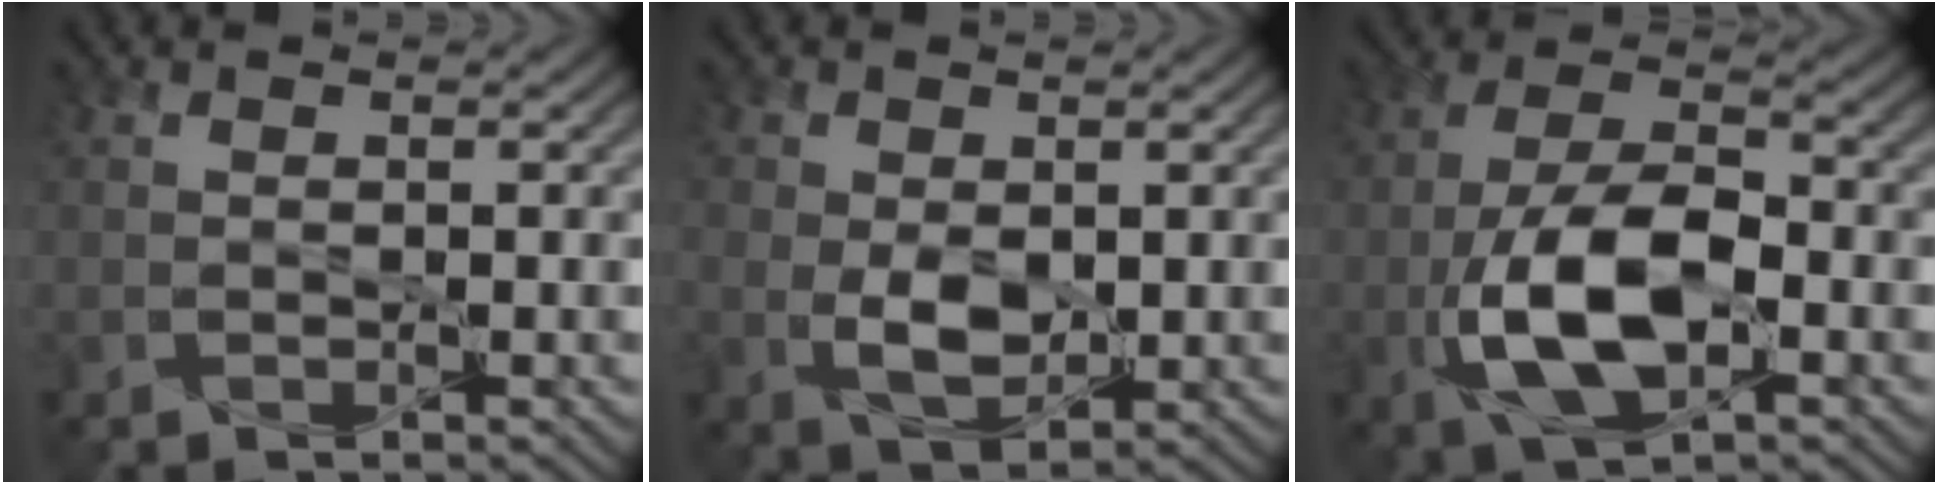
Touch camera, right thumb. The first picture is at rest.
{"total": 4.8, "force": [-0.1, 3.2, 3.5], "torque": [-0.083, -0.011, 0.003]}
{"total": 11.2, "force": [-3.4, 5.2, 9.3], "torque": [-0.192, 0.000, -0.072]}